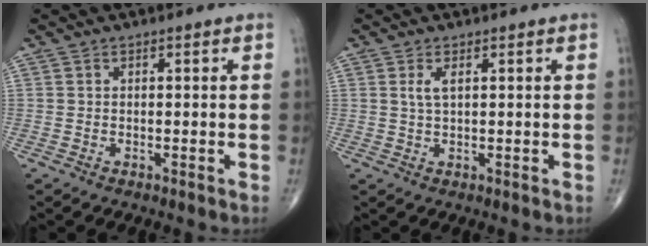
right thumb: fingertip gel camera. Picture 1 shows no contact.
{"total": 2.1, "force": [0.7, 0.7, 1.9], "torque": [-0.043, 0.000, 0.018]}